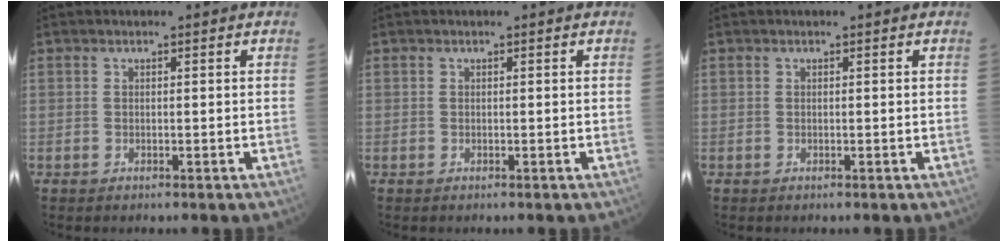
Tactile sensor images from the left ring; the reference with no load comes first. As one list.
[{"total": 0.0}, {"total": 0.0}]